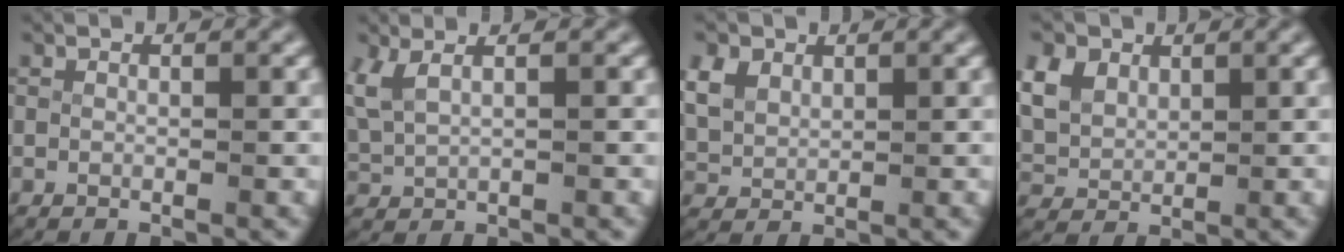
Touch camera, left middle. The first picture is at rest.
{"total": 3.3, "force": [1.3, 2.0, 2.3], "torque": [-0.066, 0.002, 0.030]}
{"total": 3.3, "force": [1.2, 2.6, 1.5], "torque": [-0.056, -0.009, 0.037]}
{"total": 4.5, "force": [1.5, 3.7, 2.1], "torque": [-0.076, -0.010, 0.039]}